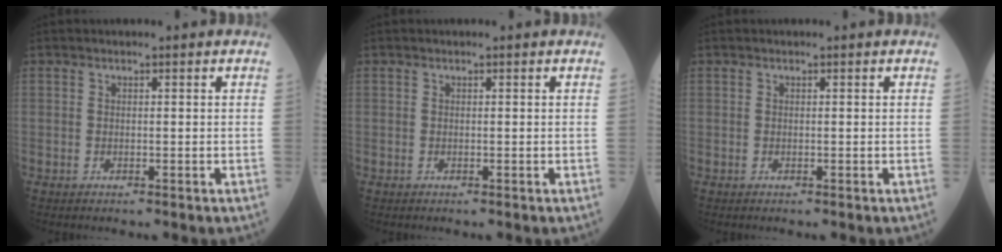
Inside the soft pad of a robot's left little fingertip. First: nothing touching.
{"total": 0.0}
{"total": 0.0}